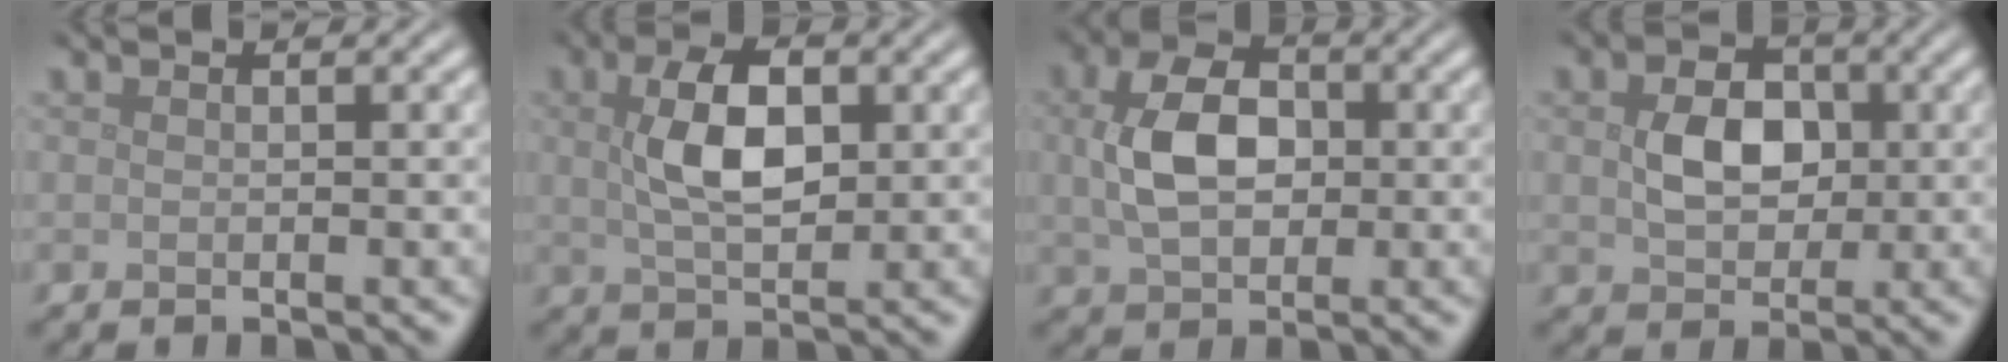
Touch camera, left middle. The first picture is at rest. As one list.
[{"total": 5.3, "force": [1.0, 2.7, 4.5], "torque": [-0.092, 0.006, 0.017]}, {"total": 5.9, "force": [0.5, 4.0, 4.3], "torque": [-0.092, 0.005, 0.007]}, {"total": 4.2, "force": [0.4, 3.2, 2.8], "torque": [-0.060, -0.001, 0.004]}]